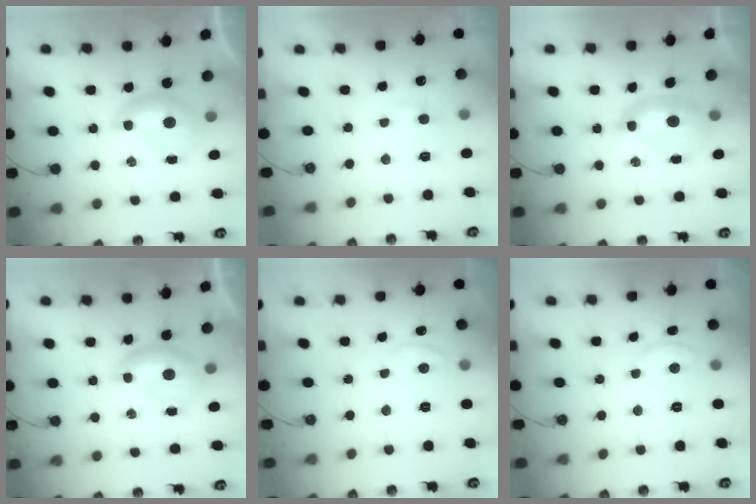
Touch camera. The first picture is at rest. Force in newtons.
{"total": 2.5, "press": 2.4, "slide": 0.5}
{"total": 3.0, "press": 3.0, "slide": 0.6}
{"total": 0.0}
{"total": 0.5, "press": 0.0, "slide": 0.5}
{"total": 0.8, "press": 0.6, "slide": 0.5}